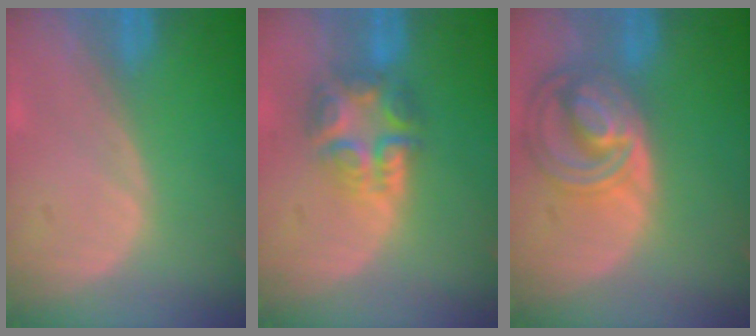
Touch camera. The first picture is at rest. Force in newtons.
{"total": 7.9, "press": 6.7, "slide": 4.1}
{"total": 8.8, "press": 7.6, "slide": 4.4}